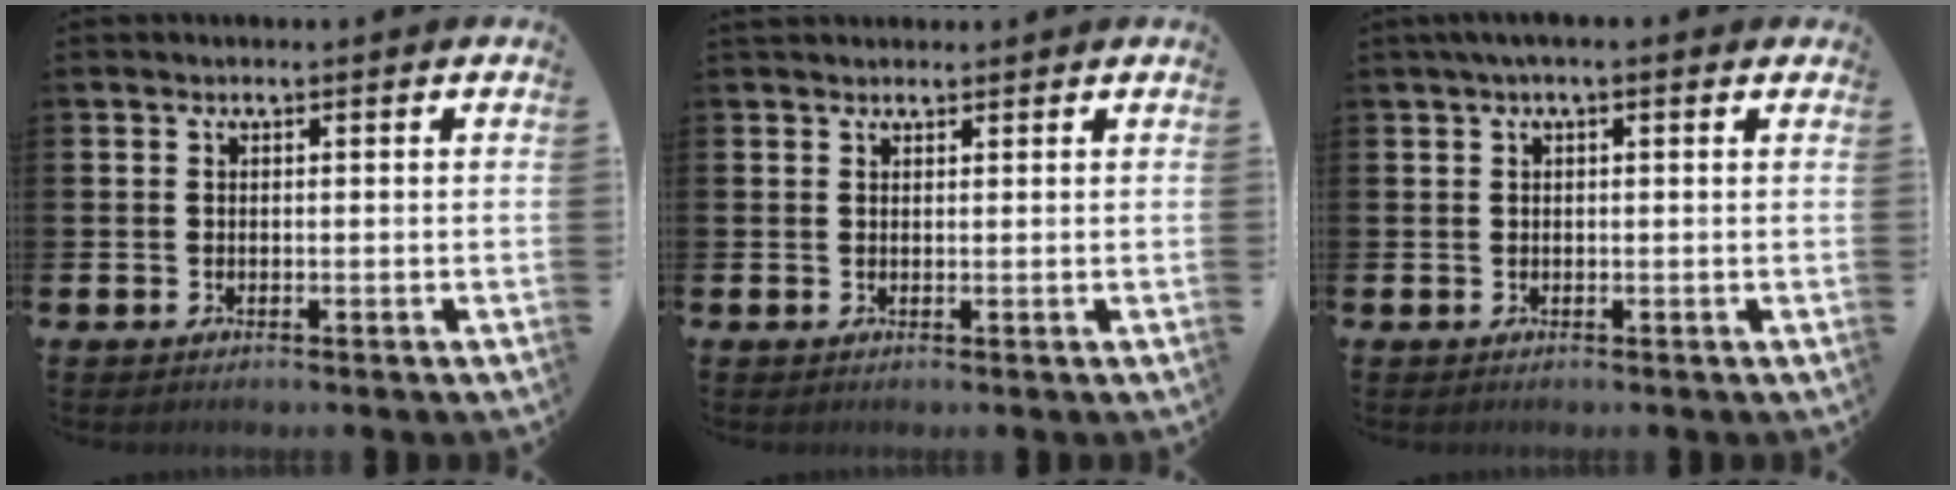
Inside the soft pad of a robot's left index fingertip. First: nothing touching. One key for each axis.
{"total": 1.3, "fx": 1.2, "fy": 0.4, "fz": 0.1, "tx": 0.016, "ty": -0.003, "tz": 0.019}
{"total": 1.3, "fx": 0.7, "fy": 0.2, "fz": 1.1, "tx": -0.009, "ty": -0.001, "tz": 0.009}